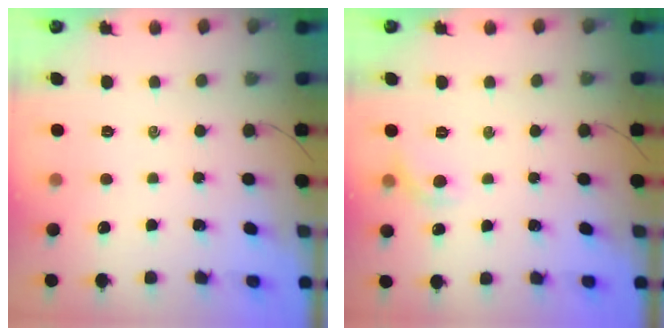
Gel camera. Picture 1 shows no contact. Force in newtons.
{"total": 5.2, "press": 5.0, "slide": 1.5}